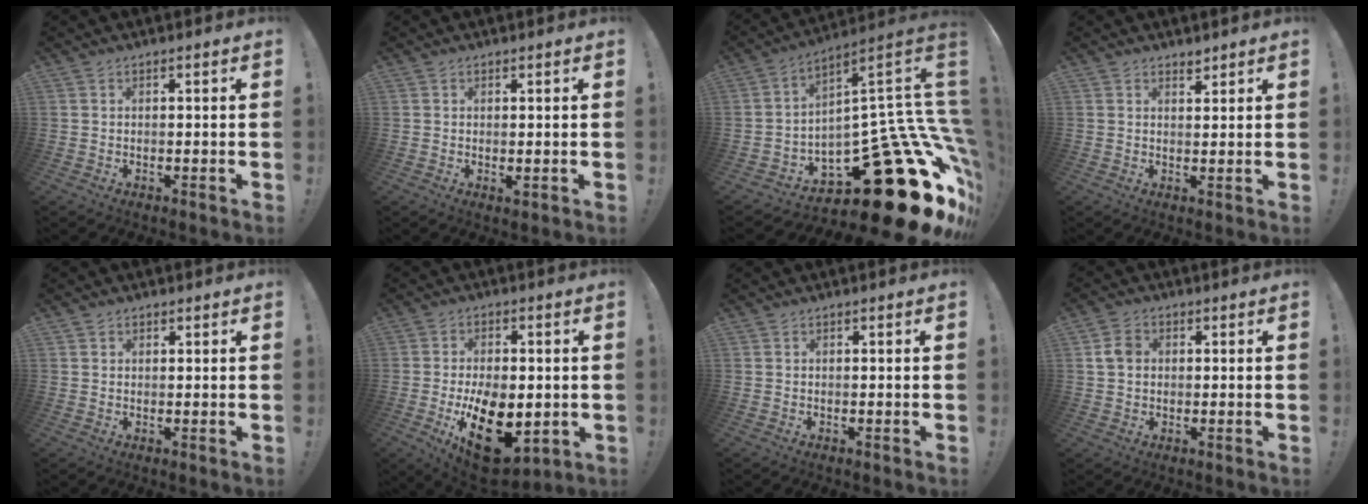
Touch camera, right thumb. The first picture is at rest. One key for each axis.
{"total": 0.9, "fx": 0.3, "fy": 0.5, "fz": 0.7, "tx": -0.007, "ty": -0.003, "tz": 0.007}
{"total": 28.4, "fx": -13.7, "fy": 10.2, "fz": 22.7, "tx": -0.256, "ty": 0.024, "tz": -0.190}
{"total": 2.4, "fx": 2.1, "fy": 1.0, "fz": 0.7, "tx": -0.001, "ty": -0.013, "tz": 0.036}
{"total": 1.1, "fx": 0.8, "fy": 0.8, "fz": 0.2, "tx": -0.004, "ty": 0.000, "tz": 0.015}
{"total": 19.0, "fx": -5.2, "fy": 11.2, "fz": 14.5, "tx": -0.222, "ty": 0.015, "tz": -0.071}
{"total": 0.0}
{"total": 5.5, "fx": 0.8, "fy": 4.5, "fz": 3.1, "tx": -0.052, "ty": 0.013, "tz": 0.019}